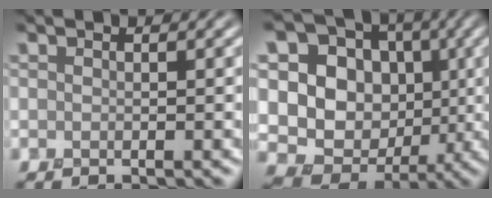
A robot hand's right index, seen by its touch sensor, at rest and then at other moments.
{"total": 15.0, "force": [1.5, 13.0, 7.4], "torque": [-0.173, 0.047, 0.026]}